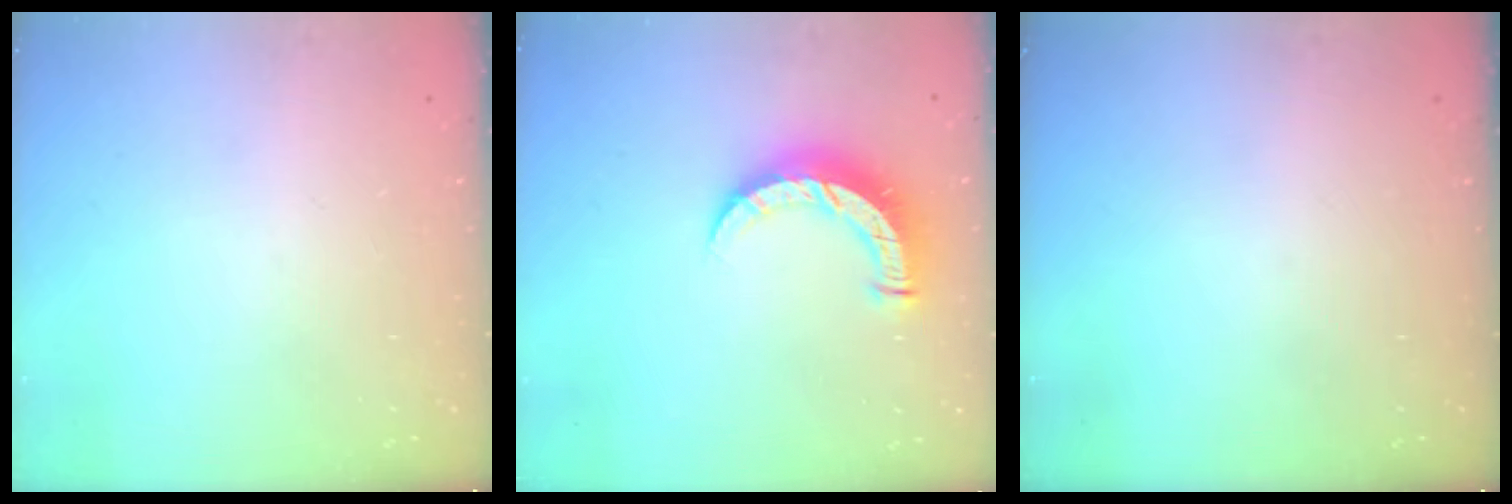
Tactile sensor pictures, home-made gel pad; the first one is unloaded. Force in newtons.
{"total": 9.2, "press": 9.1, "slide": 0.6}
{"total": 0.0}